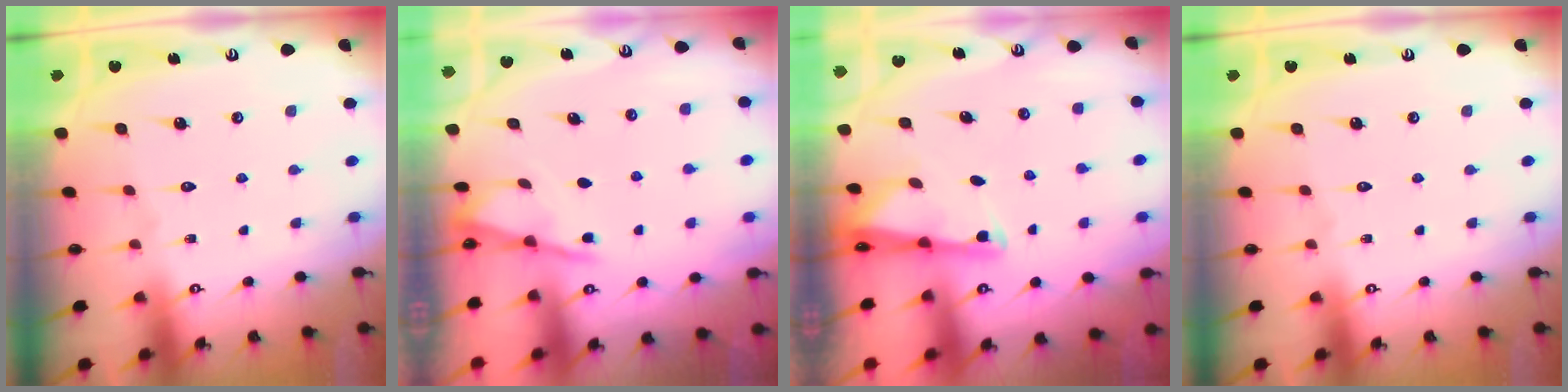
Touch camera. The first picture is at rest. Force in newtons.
{"total": 1.1, "press": 1.1, "slide": 0.1}
{"total": 2.1, "press": 2.0, "slide": 0.4}
{"total": 0.0}